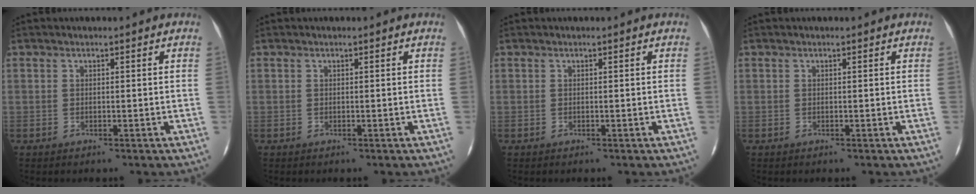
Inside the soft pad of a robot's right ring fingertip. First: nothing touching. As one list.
[{"total": 0.0}, {"total": 0.0}, {"total": 0.0}]